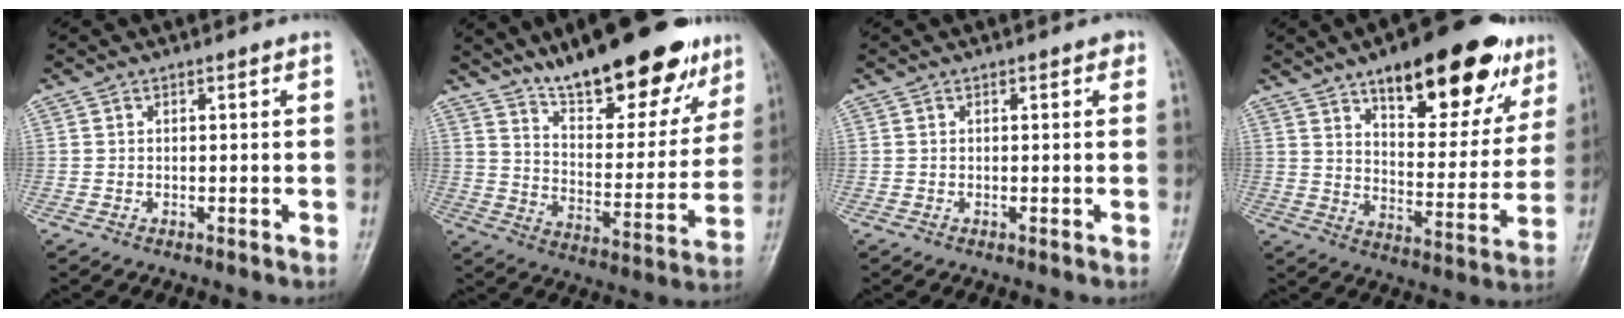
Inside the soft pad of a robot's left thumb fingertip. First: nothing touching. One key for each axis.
{"total": 22.6, "fx": 16.1, "fy": 7.4, "fz": 14.1, "tx": -0.161, "ty": -0.073, "tz": 0.252}
{"total": 0.8, "fx": 0.3, "fy": 0.4, "fz": 0.6, "tx": 0.000, "ty": 0.001, "tz": -0.001}
{"total": 23.3, "fx": 14.1, "fy": 9.3, "fz": 16.1, "tx": -0.174, "ty": -0.047, "tz": 0.208}